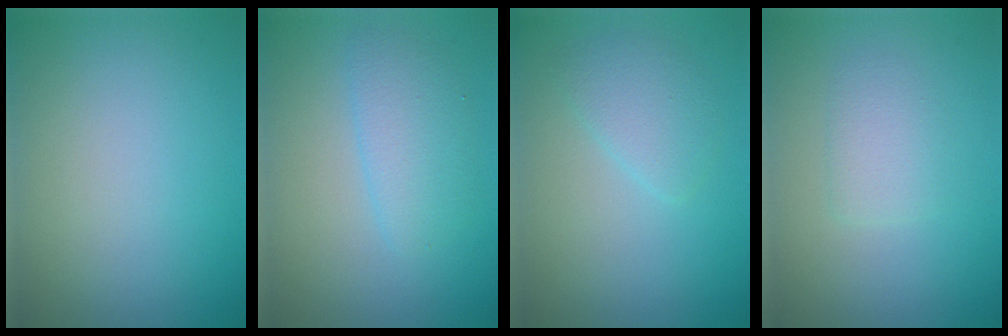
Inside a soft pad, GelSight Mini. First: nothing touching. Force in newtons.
{"total": 2.8, "press": 2.8, "slide": 0.1}
{"total": 2.2, "press": 2.1, "slide": 0.1}
{"total": 1.7, "press": 1.7, "slide": 0.3}